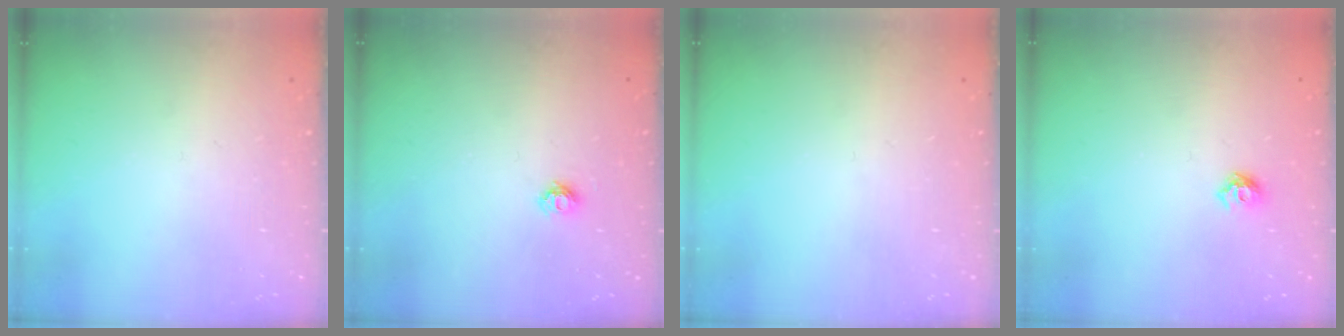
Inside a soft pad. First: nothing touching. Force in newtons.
{"total": 5.8, "press": 5.8, "slide": 0.3}
{"total": 0.0}
{"total": 5.9, "press": 5.8, "slide": 1.0}